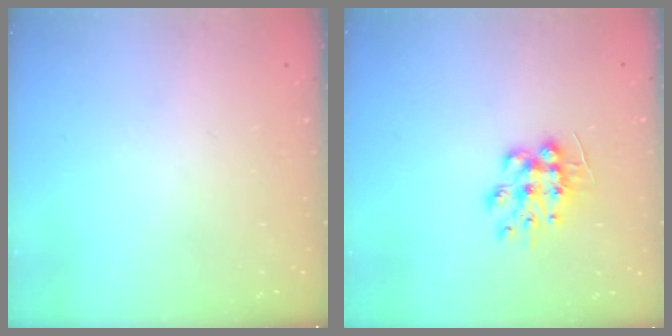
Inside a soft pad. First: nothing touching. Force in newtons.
{"total": 9.3, "press": 9.3, "slide": 0.1}